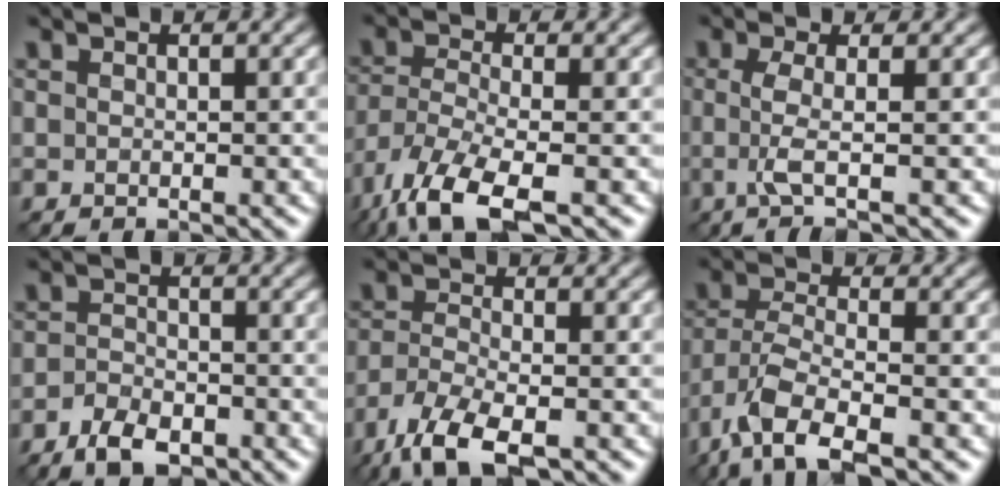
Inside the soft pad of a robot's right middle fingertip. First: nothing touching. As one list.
[{"total": 8.5, "force": [-5.5, 2.6, 6.0], "torque": [-0.133, -0.022, -0.109]}, {"total": 3.2, "force": [-0.4, 0.7, 3.1], "torque": [-0.065, -0.008, -0.012]}, {"total": 4.0, "force": [-2.7, 1.7, 2.4], "torque": [-0.040, -0.002, -0.053]}, {"total": 7.4, "force": [-5.1, 2.4, 4.7], "torque": [-0.100, -0.018, -0.103]}, {"total": 5.8, "force": [-3.6, 1.8, 4.2], "torque": [-0.086, -0.007, -0.073]}]